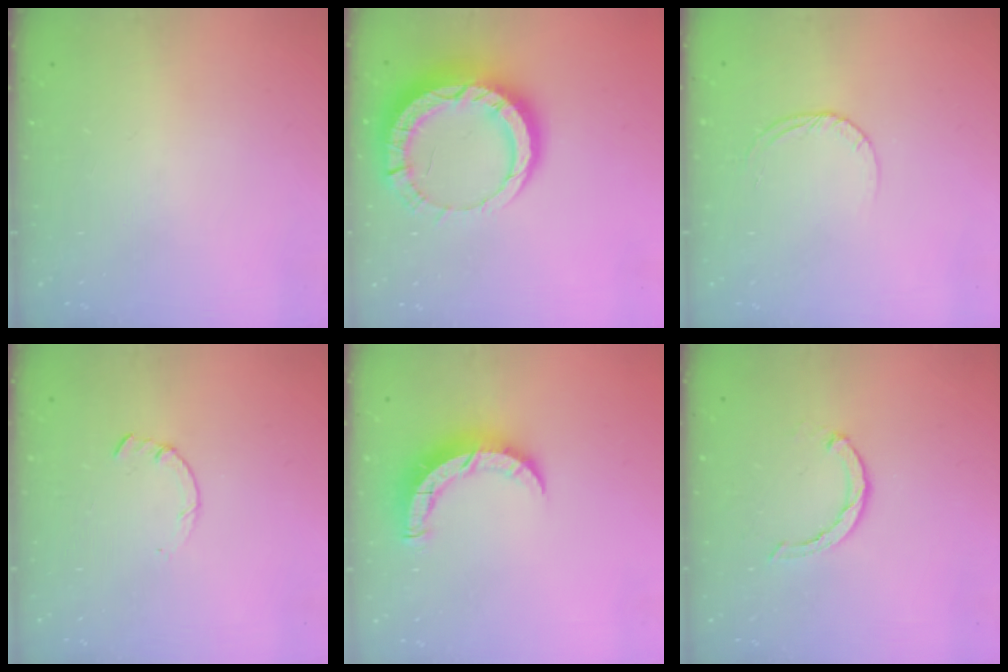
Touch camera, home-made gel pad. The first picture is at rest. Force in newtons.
{"total": 13.8, "press": 13.7, "slide": 1.3}
{"total": 3.2, "press": 3.2, "slide": 0.3}
{"total": 0.7, "press": 0.6, "slide": 0.2}
{"total": 8.1, "press": 8.1, "slide": 0.5}
{"total": 2.1, "press": 2.0, "slide": 0.4}